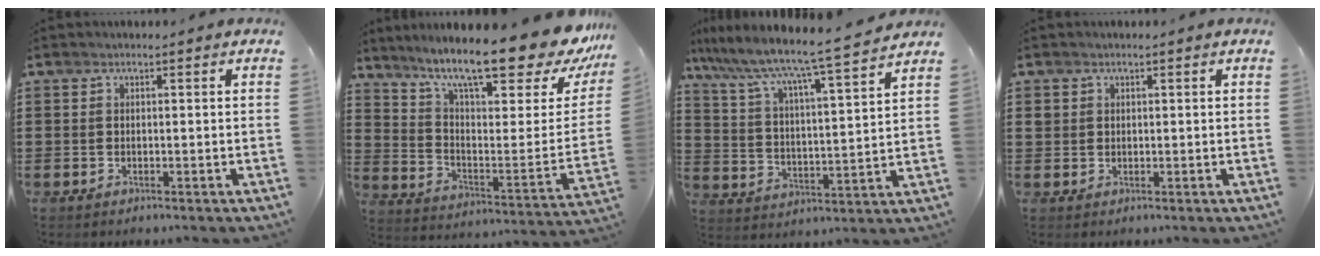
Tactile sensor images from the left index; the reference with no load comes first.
{"total": 15.6, "force": [12.5, 2.1, 9.1], "torque": [-0.171, -0.095, 0.204]}
{"total": 6.3, "force": [5.7, -0.5, 2.8], "torque": [-0.081, -0.055, 0.084]}
{"total": 1.4, "force": [0.6, 1.1, 0.4], "torque": [-0.011, 0.006, 0.012]}